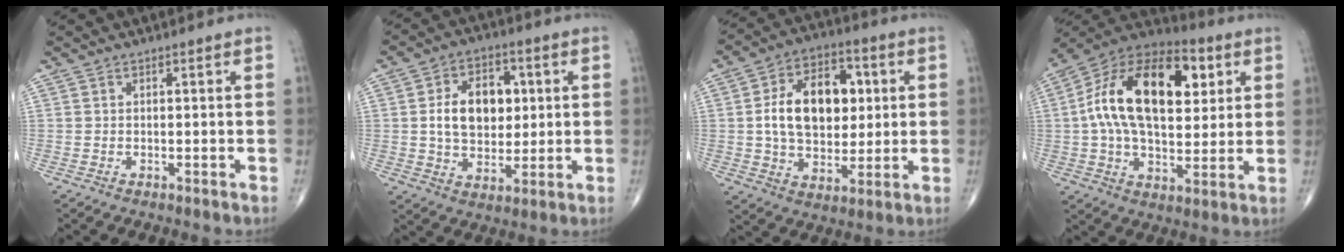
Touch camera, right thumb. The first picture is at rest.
{"total": 12.4, "force": [1.7, 8.5, 8.8], "torque": [-0.112, 0.003, 0.031]}
{"total": 16.9, "force": [2.3, 11.0, 12.6], "torque": [-0.169, 0.009, 0.037]}
{"total": 23.7, "force": [5.3, 13.3, 18.9], "torque": [-0.304, 0.011, 0.078]}